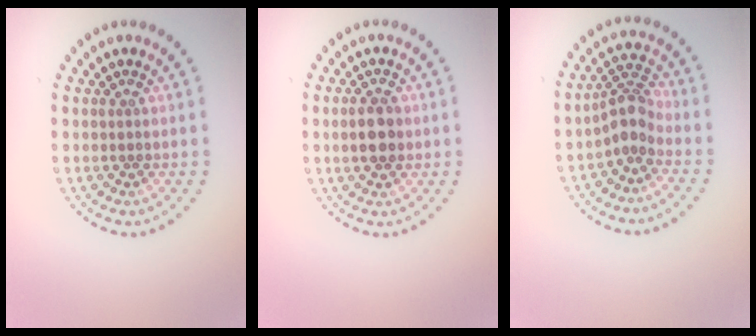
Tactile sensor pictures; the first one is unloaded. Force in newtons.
{"total": 3.0, "press": 3.0, "slide": 0.1}
{"total": 2.9, "press": 2.2, "slide": 1.9}